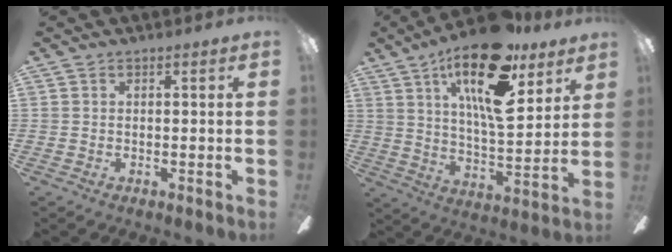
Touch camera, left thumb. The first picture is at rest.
{"total": 22.0, "force": [12.7, 8.2, 16.0], "torque": [-0.259, -0.059, 0.207]}